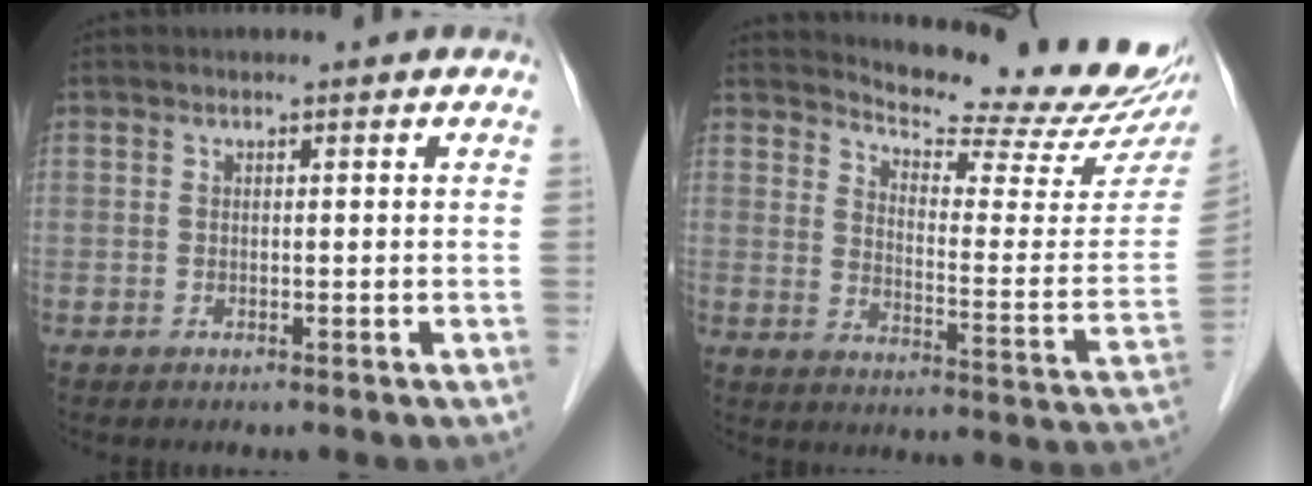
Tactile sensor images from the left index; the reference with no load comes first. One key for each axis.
{"total": 19.0, "fx": 18.0, "fy": 1.2, "fz": 6.0, "tx": -0.094, "ty": -0.097, "tz": 0.220}